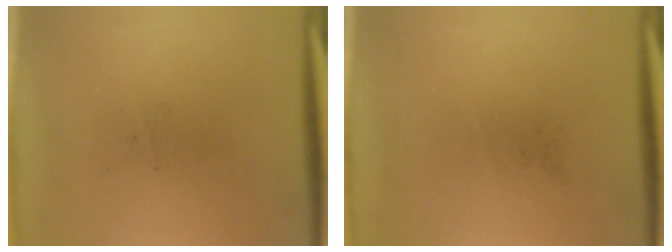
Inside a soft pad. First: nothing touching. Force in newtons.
{"total": 0.0}